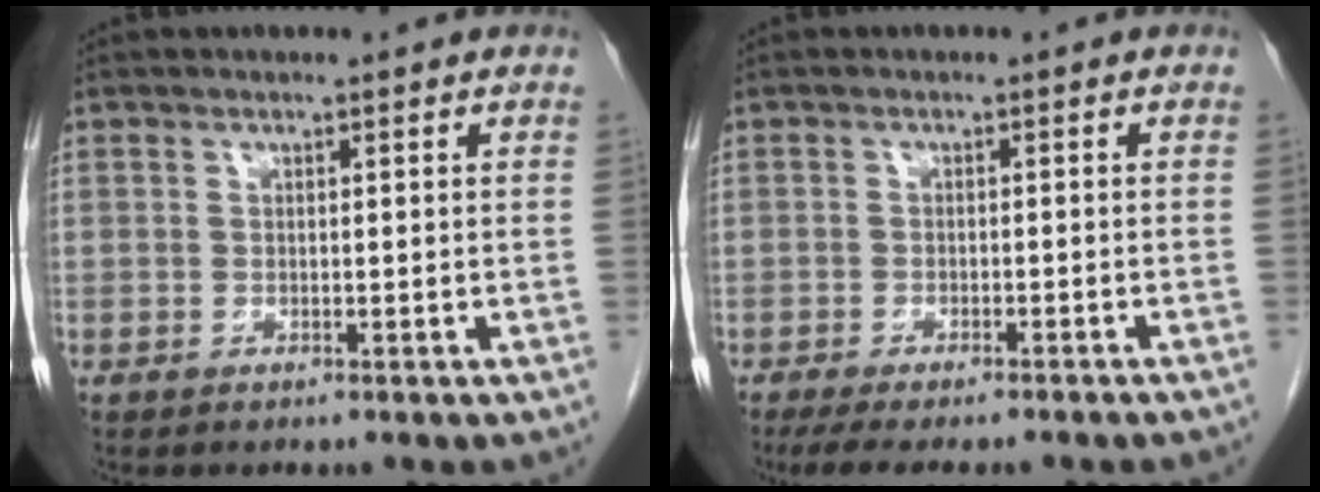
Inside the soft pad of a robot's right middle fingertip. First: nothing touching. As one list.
[{"total": 11.2, "force": [-9.6, 1.5, 5.7], "torque": [-0.071, -0.013, -0.126]}]